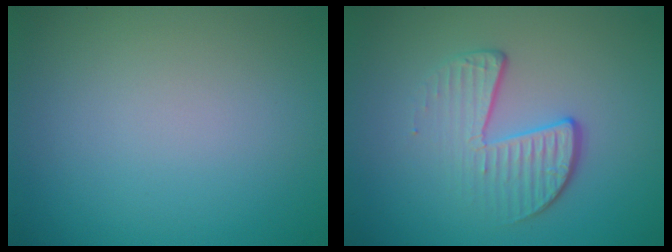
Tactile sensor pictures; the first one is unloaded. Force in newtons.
{"total": 4.0, "press": 2.7, "slide": 2.9}